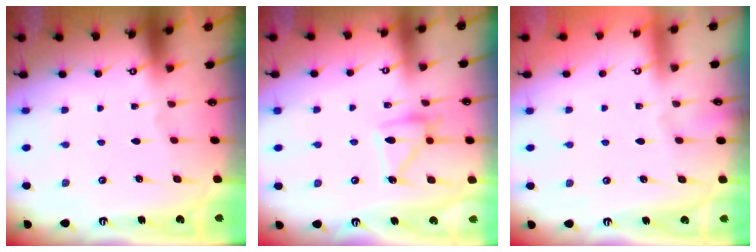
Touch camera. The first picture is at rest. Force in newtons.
{"total": 12.0, "press": 12.0, "slide": 1.0}
{"total": 3.9, "press": 3.9, "slide": 0.1}